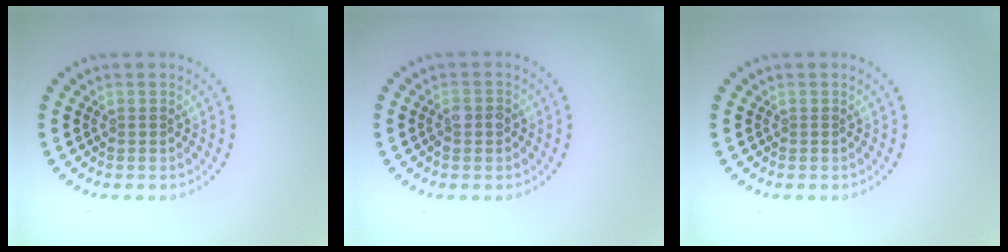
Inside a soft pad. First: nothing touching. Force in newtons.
{"total": 1.6, "press": 1.6, "slide": 0.5}
{"total": 0.0}